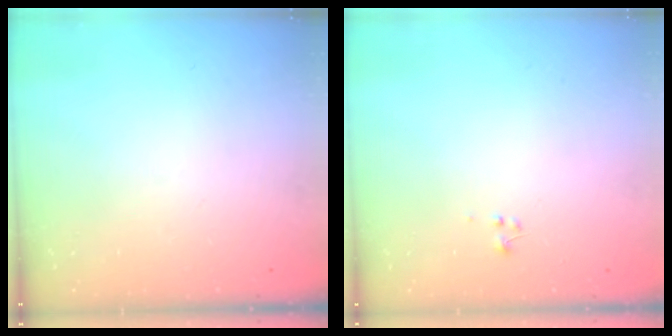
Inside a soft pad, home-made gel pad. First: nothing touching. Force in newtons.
{"total": 0.0}